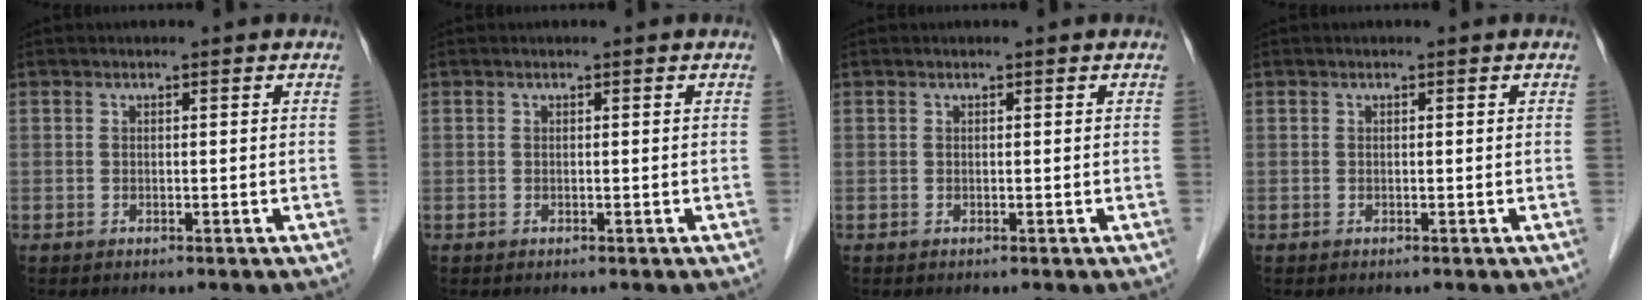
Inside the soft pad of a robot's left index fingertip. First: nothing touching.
{"total": 0.0}
{"total": 0.0}
{"total": 0.0}